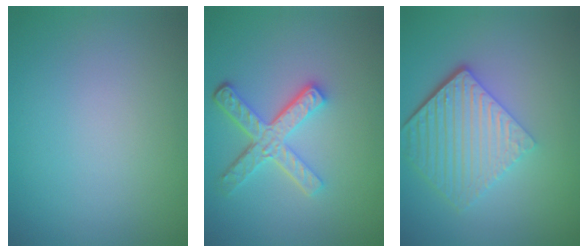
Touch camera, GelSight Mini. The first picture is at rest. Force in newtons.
{"total": 4.7, "press": 3.5, "slide": 3.2}
{"total": 6.1, "press": 4.3, "slide": 4.4}